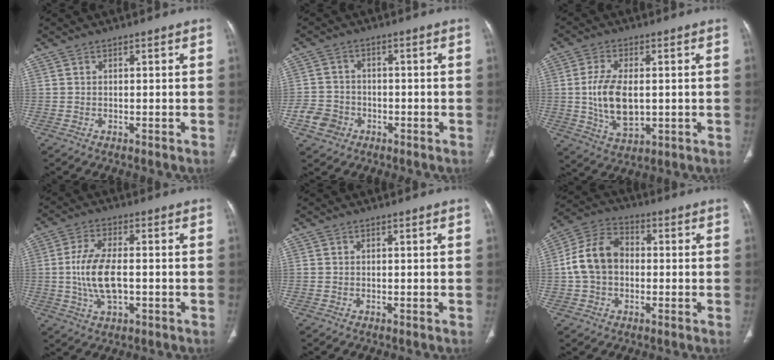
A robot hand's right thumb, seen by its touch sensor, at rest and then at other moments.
{"total": 5.6, "force": [-2.5, 4.7, 1.6], "torque": [-0.017, 0.019, -0.042]}
{"total": 10.7, "force": [0.0, 5.9, 9.0], "torque": [-0.169, -0.010, 0.009]}
{"total": 9.8, "force": [-0.8, 4.9, 8.4], "torque": [-0.171, 0.005, -0.015]}
{"total": 0.0}
{"total": 10.8, "force": [-0.2, 8.0, 7.2], "torque": [-0.129, 0.032, -0.016]}